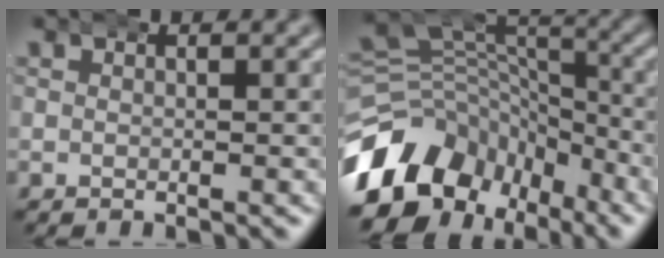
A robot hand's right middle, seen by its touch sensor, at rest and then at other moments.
{"total": 14.1, "force": [-4.6, 11.1, 7.4], "torque": [-0.141, -0.028, -0.076]}